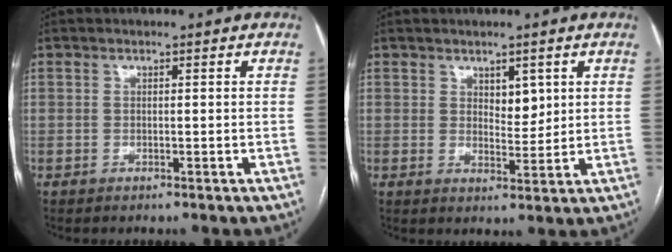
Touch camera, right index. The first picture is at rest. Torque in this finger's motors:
{"motor_torque": [0.08, 0.10, 0.05, 0.03]}